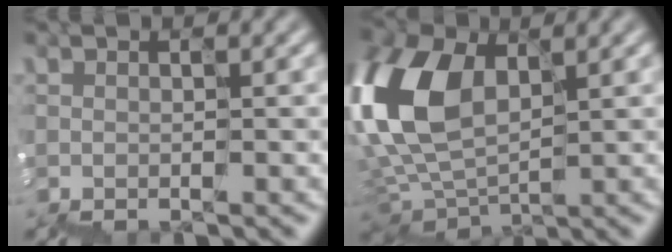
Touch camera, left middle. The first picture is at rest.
{"total": 9.3, "force": [3.1, 6.0, 6.4], "torque": [-0.210, 0.018, 0.062]}